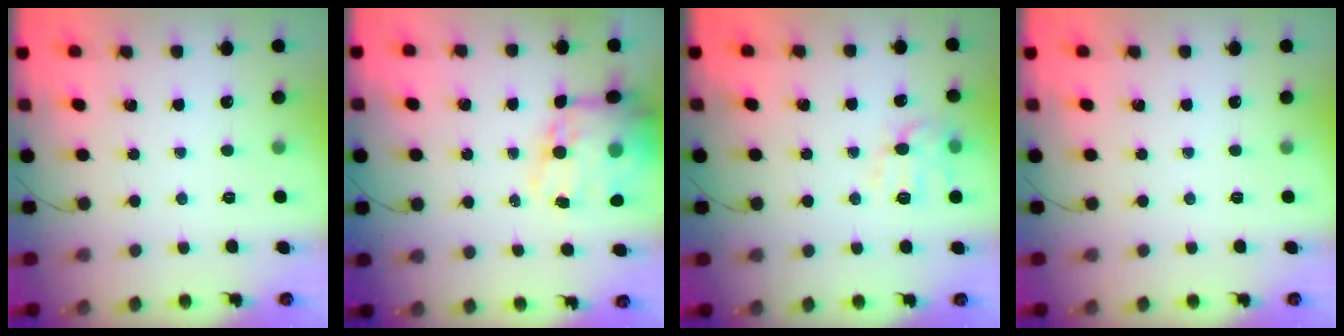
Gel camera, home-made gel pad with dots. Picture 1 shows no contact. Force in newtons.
{"total": 15.9, "press": 15.5, "slide": 3.5}
{"total": 11.2, "press": 11.2, "slide": 0.4}
{"total": 0.0}